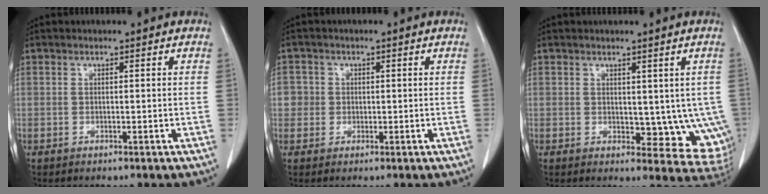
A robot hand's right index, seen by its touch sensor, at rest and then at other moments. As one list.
[{"total": 2.6, "force": [0.2, 2.6, 0.0], "torque": [0.016, 0.008, 0.000]}, {"total": 8.6, "force": [0.6, 4.7, 7.2], "torque": [-0.062, -0.014, 0.015]}]